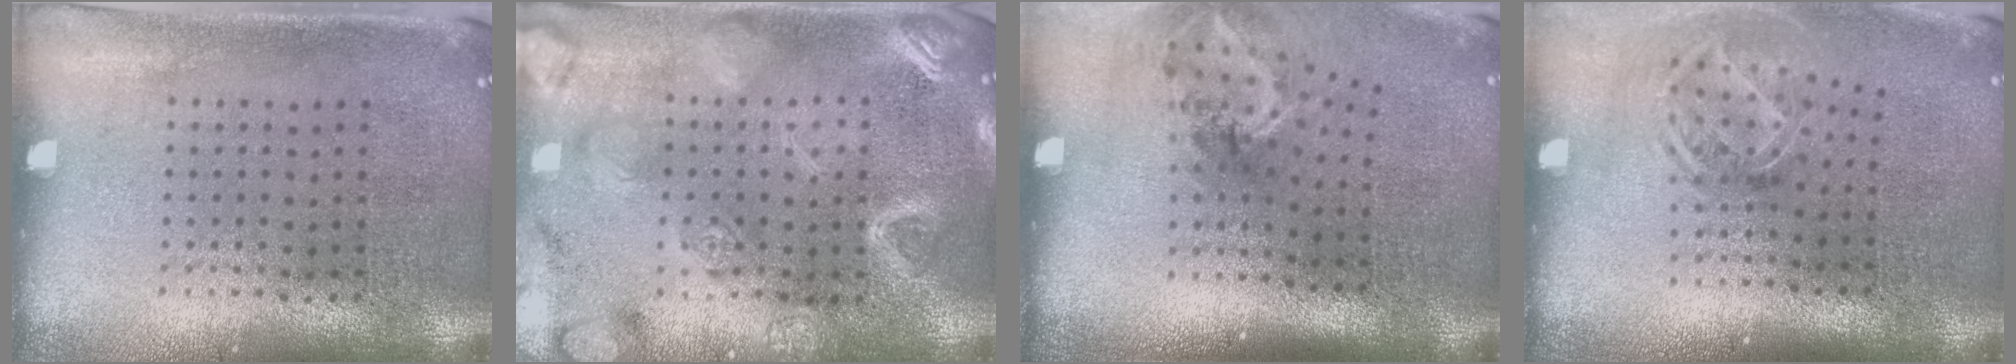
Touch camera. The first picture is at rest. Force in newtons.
{"total": 3.1, "press": 3.1, "slide": 0.2}
{"total": 1.9, "press": 1.3, "slide": 1.5}
{"total": 1.9, "press": 1.3, "slide": 1.4}